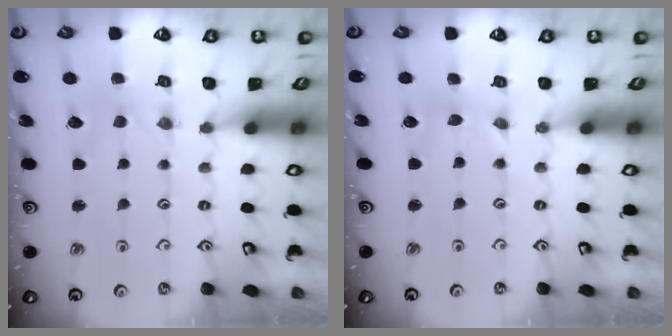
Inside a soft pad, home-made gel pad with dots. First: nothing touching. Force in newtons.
{"total": 0.7, "press": 0.7, "slide": 0.1}